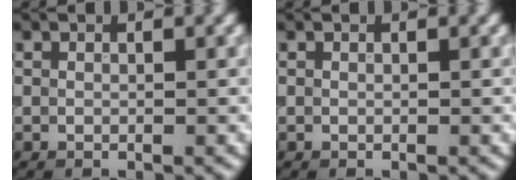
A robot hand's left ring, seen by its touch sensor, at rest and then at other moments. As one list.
[{"total": 0.0}]